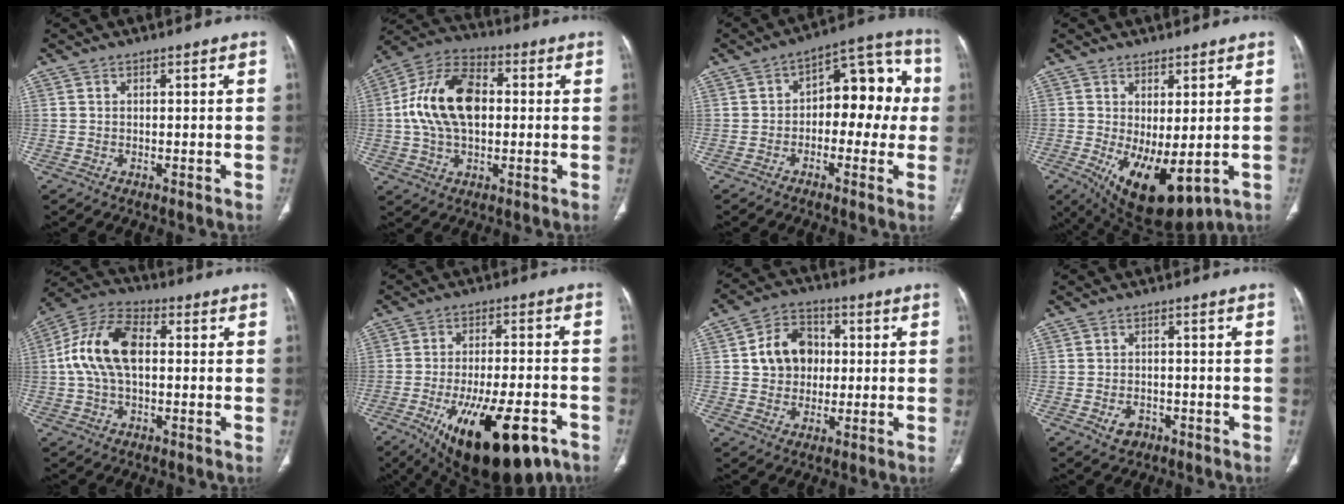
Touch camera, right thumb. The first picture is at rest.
{"total": 16.5, "force": [1.3, 10.1, 13.0], "torque": [-0.234, 0.025, 0.016]}
{"total": 13.6, "force": [0.0, 8.1, 10.9], "torque": [-0.087, 0.051, -0.013]}
{"total": 12.3, "force": [-2.4, 5.3, 10.8], "torque": [-0.172, -0.020, -0.011]}
{"total": 13.7, "force": [1.1, 7.9, 11.1], "torque": [-0.220, 0.031, 0.012]}
{"total": 21.6, "force": [-10.8, 8.4, 16.7], "torque": [-0.241, 0.022, -0.152]}
{"total": 10.6, "force": [1.1, 8.7, 5.9], "torque": [-0.067, 0.011, 0.014]}
{"total": 3.3, "force": [-1.5, 2.4, 1.6], "torque": [-0.020, 0.009, -0.016]}